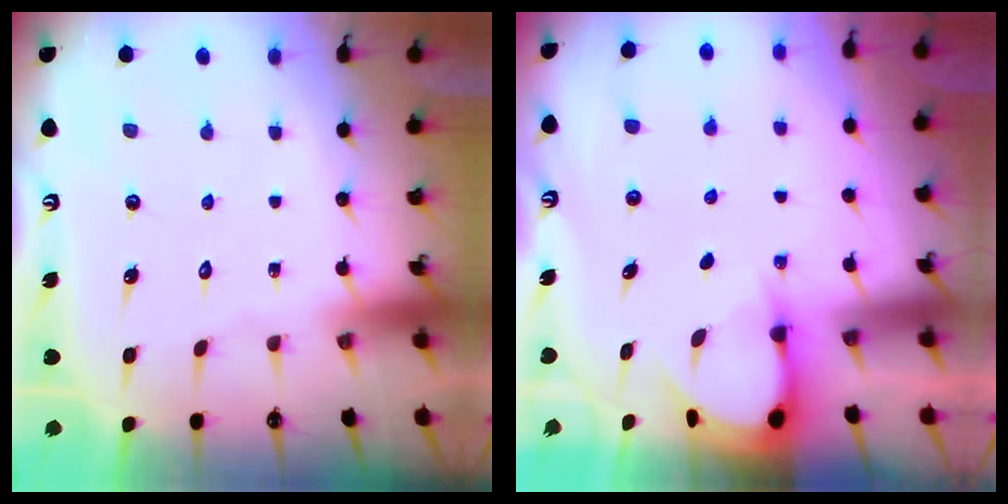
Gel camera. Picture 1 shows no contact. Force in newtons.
{"total": 3.2, "press": 3.1, "slide": 0.4}